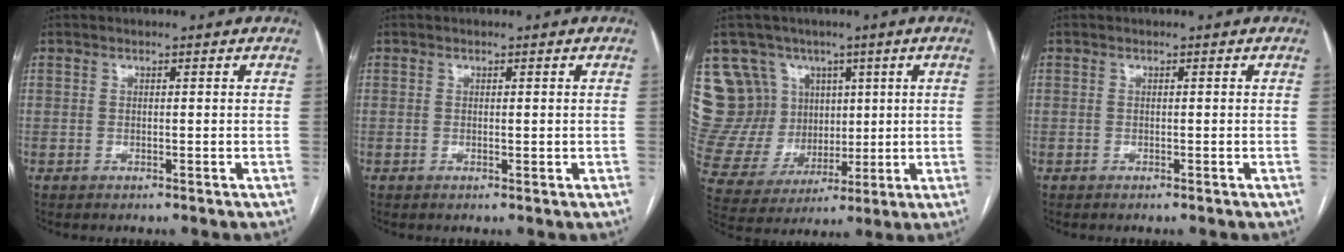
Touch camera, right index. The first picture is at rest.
{"total": 0.8, "force": [0.0, 0.4, 0.7], "torque": [-0.011, -0.001, 0.003]}
{"total": 15.7, "force": [6.9, 13.4, 4.2], "torque": [-0.118, 0.064, 0.159]}
{"total": 0.0}